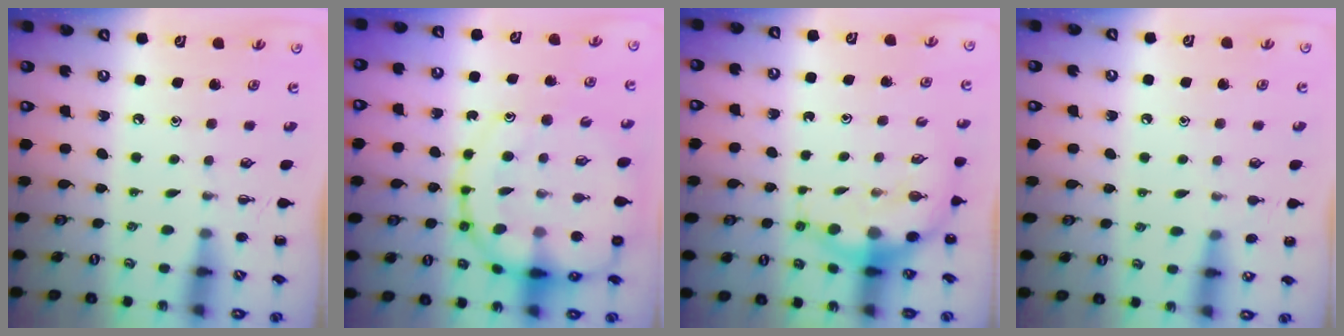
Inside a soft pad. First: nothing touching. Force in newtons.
{"total": 20.8, "press": 20.4, "slide": 4.1}
{"total": 7.0, "press": 6.8, "slide": 1.6}
{"total": 4.8, "press": 4.4, "slide": 1.8}